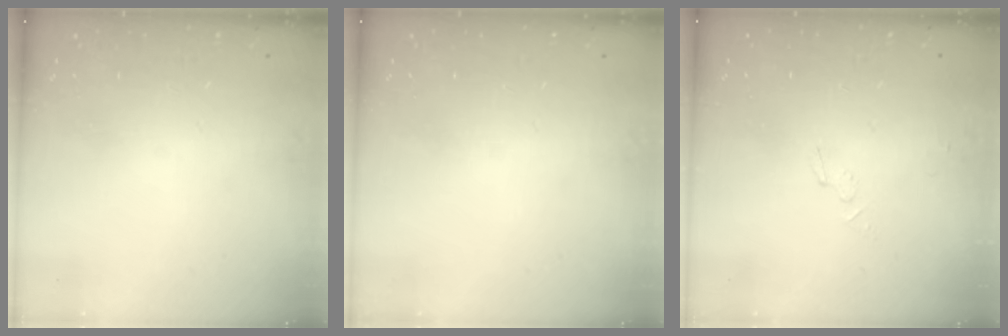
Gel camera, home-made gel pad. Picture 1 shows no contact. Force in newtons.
{"total": 0.0}
{"total": 2.9, "press": 2.9, "slide": 0.2}